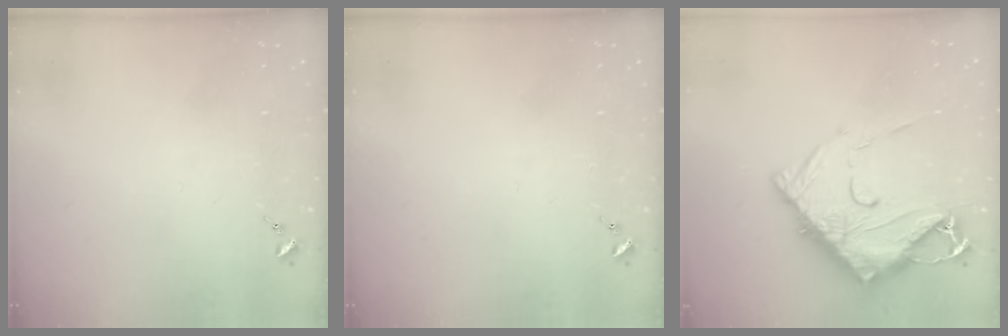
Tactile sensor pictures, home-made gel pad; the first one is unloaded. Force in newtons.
{"total": 0.0}
{"total": 19.3, "press": 19.2, "slide": 1.9}